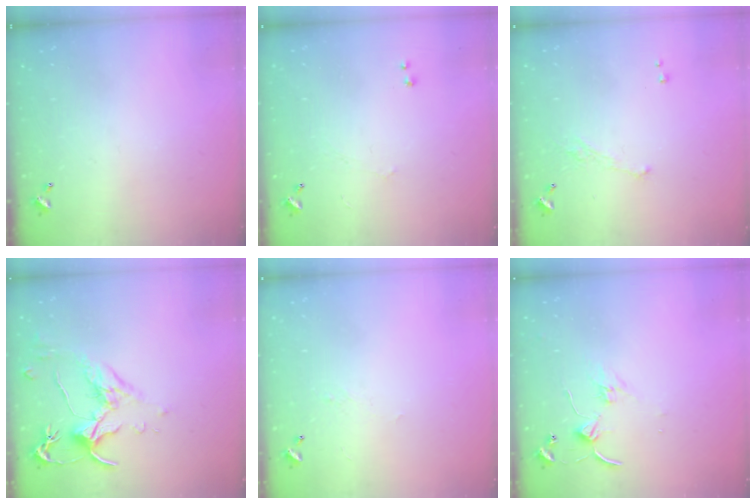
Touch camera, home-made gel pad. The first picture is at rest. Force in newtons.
{"total": 1.0, "press": 0.9, "slide": 0.5}
{"total": 1.9, "press": 1.7, "slide": 0.8}
{"total": 1.6, "press": 1.4, "slide": 0.7}
{"total": 2.2, "press": 2.0, "slide": 0.8}
{"total": 1.4, "press": 1.3, "slide": 0.2}